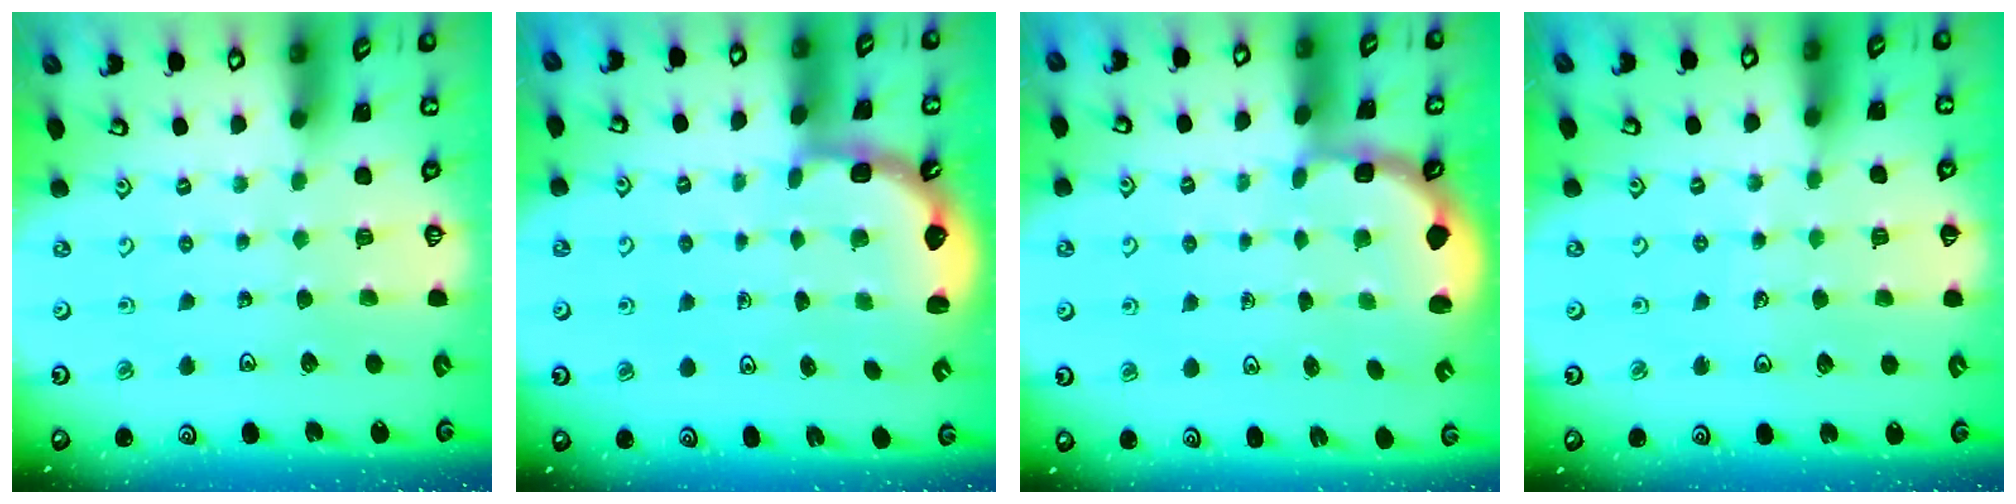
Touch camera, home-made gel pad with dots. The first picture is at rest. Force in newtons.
{"total": 2.4, "press": 2.0, "slide": 1.3}
{"total": 2.6, "press": 1.9, "slide": 1.8}
{"total": 3.6, "press": 3.1, "slide": 1.7}